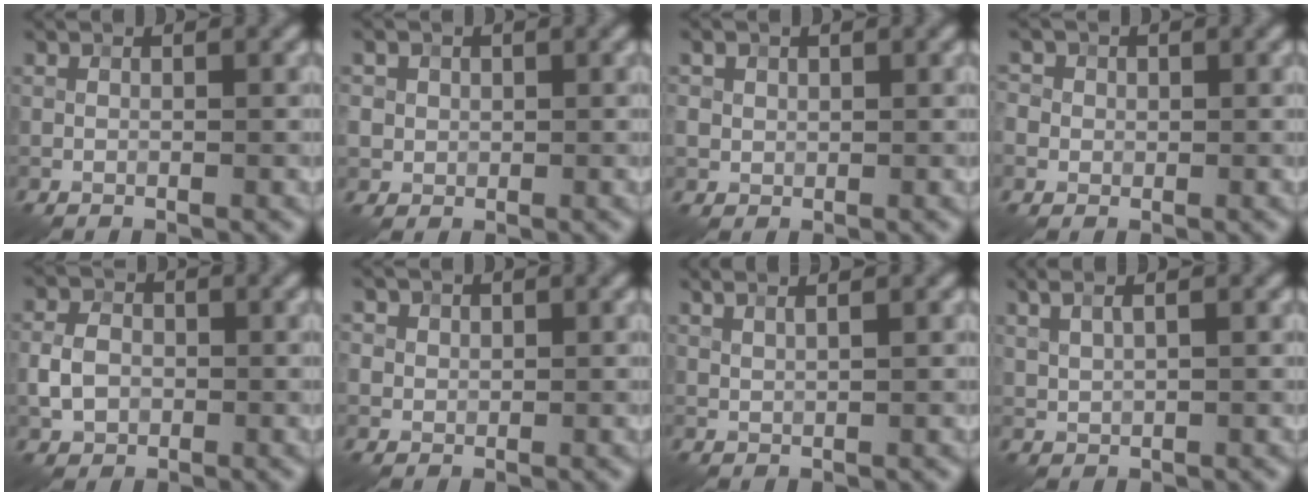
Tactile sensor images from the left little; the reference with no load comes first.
{"total": 2.5, "force": [0.7, 2.3, 0.8], "torque": [-0.011, 0.005, 0.015]}
{"total": 1.8, "force": [0.5, 1.6, 0.6], "torque": [-0.012, -0.003, 0.011]}
{"total": 3.5, "force": [0.5, 3.2, 1.2], "torque": [-0.006, 0.022, -0.013]}
{"total": 3.1, "force": [-0.6, 2.4, 1.8], "torque": [-0.034, 0.002, -0.014]}
{"total": 2.7, "force": [1.3, 2.2, 1.0], "torque": [-0.022, 0.005, 0.026]}
{"total": 3.3, "force": [2.3, 1.3, 2.1], "torque": [-0.024, 0.029, 0.012]}
{"total": 3.1, "force": [2.0, 1.2, 2.1], "torque": [-0.042, 0.015, 0.026]}